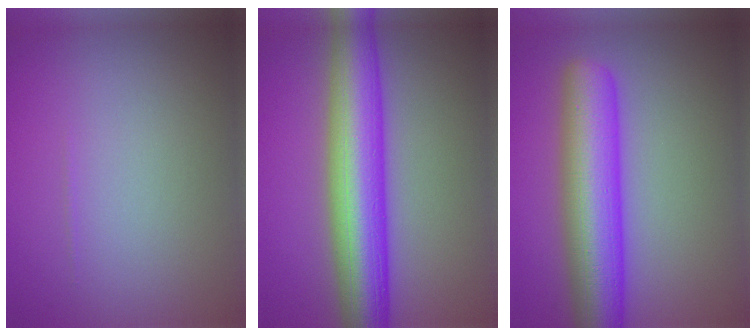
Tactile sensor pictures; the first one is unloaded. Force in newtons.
{"total": 9.7, "press": 9.7, "slide": 0.2}
{"total": 8.7, "press": 8.7, "slide": 0.2}